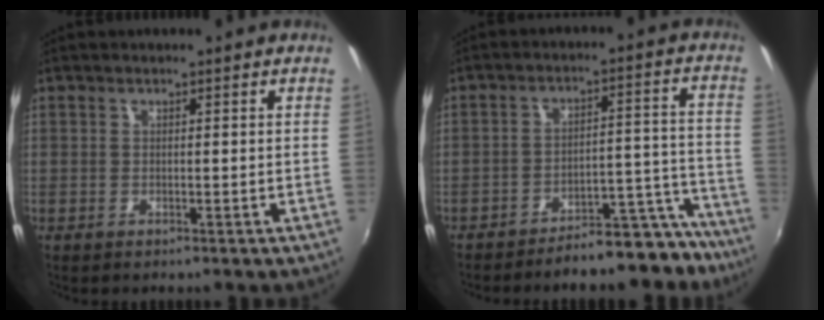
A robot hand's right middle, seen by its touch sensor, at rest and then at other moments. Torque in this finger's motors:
{"motor_torque": [0.85, -1.29, 0.15, 0.01]}